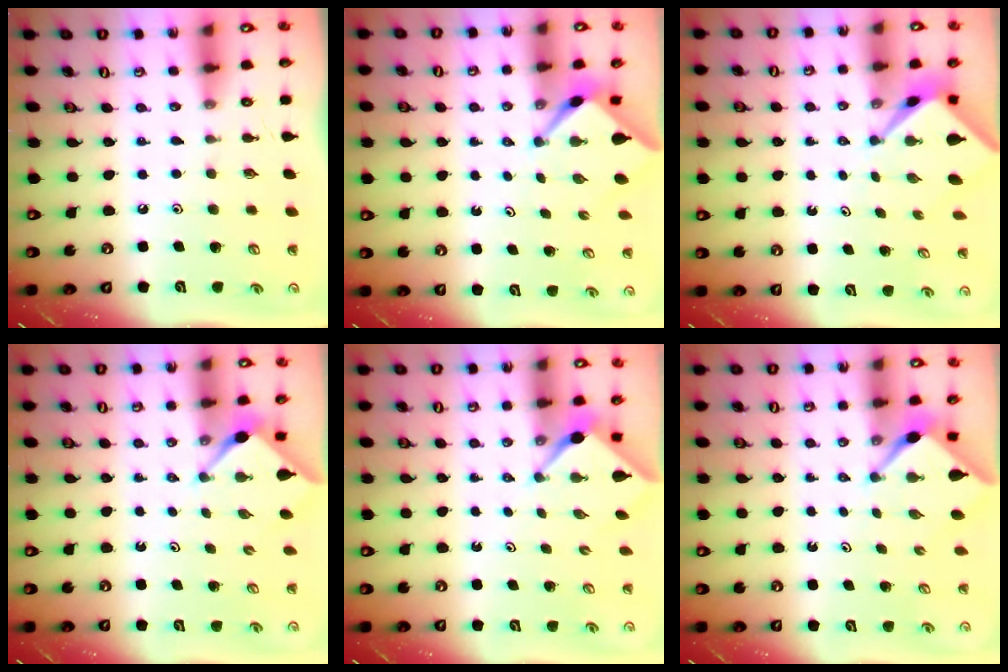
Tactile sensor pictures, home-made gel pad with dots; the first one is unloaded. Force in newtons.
{"total": 2.7, "press": 2.7, "slide": 0.2}
{"total": 2.5, "press": 2.4, "slide": 0.3}
{"total": 2.9, "press": 2.9, "slide": 0.3}
{"total": 2.3, "press": 2.3, "slide": 0.2}
{"total": 2.1, "press": 2.1, "slide": 0.3}